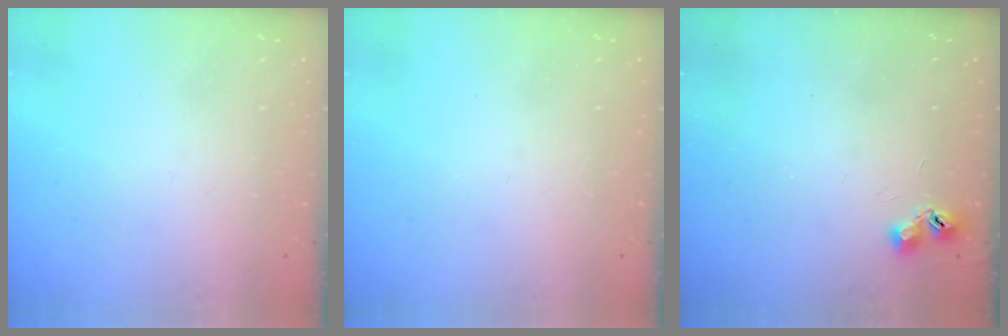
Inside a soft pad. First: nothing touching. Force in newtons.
{"total": 0.0}
{"total": 5.7, "press": 5.6, "slide": 0.9}